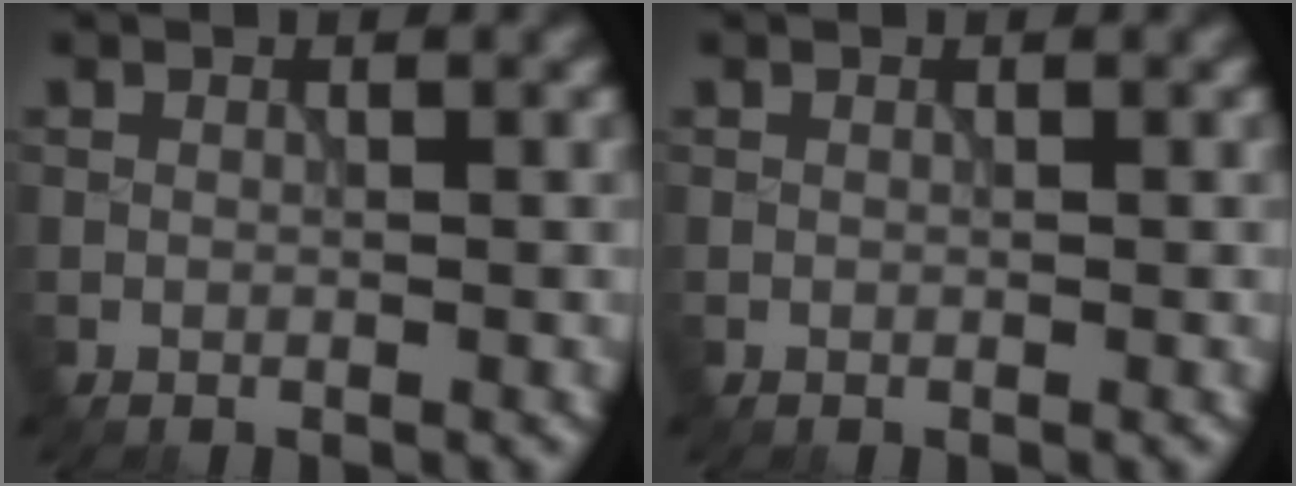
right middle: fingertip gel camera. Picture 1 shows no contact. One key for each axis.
{"total": 0.0}